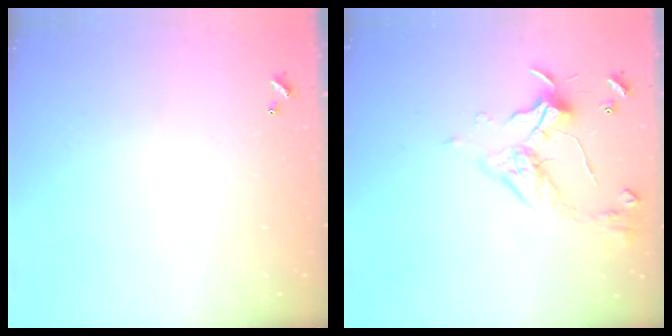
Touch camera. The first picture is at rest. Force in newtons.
{"total": 3.2, "press": 3.2, "slide": 0.6}